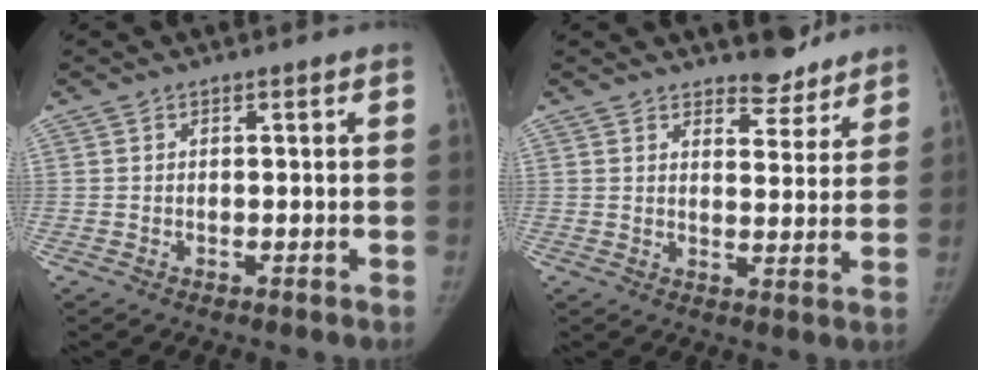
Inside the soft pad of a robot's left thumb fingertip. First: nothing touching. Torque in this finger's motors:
{"motor_torque": [0.88, 0.12, 0.42, -1.14, 0.03]}